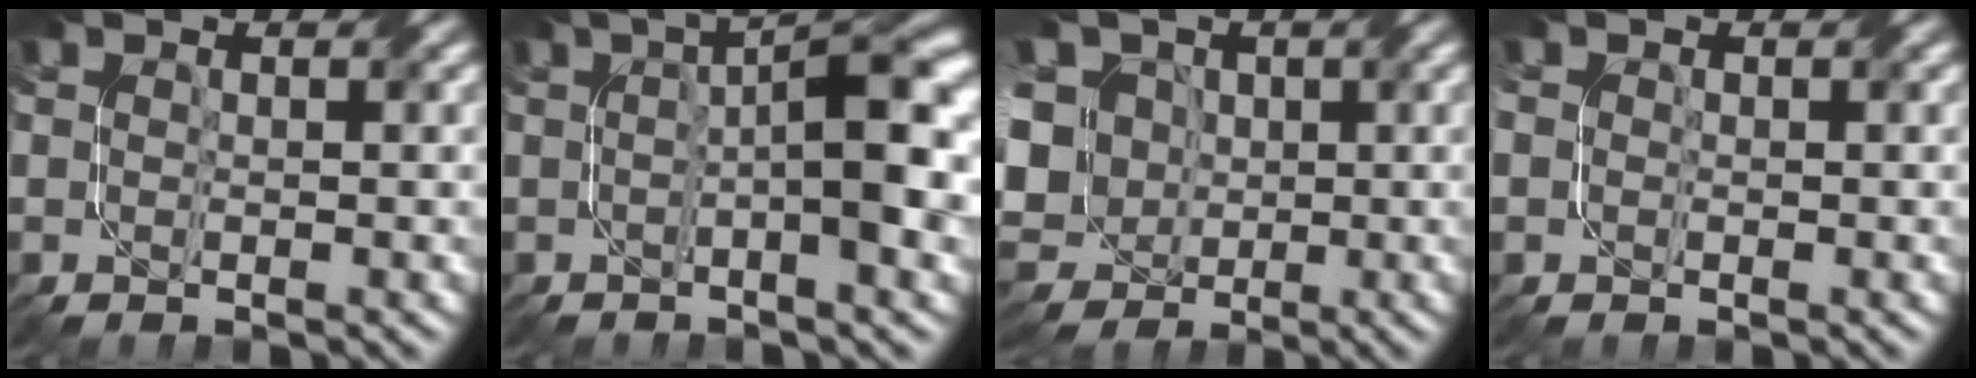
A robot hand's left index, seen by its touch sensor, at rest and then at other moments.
{"total": 8.5, "force": [0.4, 1.9, 8.3], "torque": [-0.108, 0.021, -0.001]}
{"total": 14.9, "force": [2.0, 12.4, 8.1], "torque": [-0.195, 0.029, 0.003]}
{"total": 1.0, "force": [0.3, 1.0, 0.0], "torque": [0.004, 0.003, 0.002]}